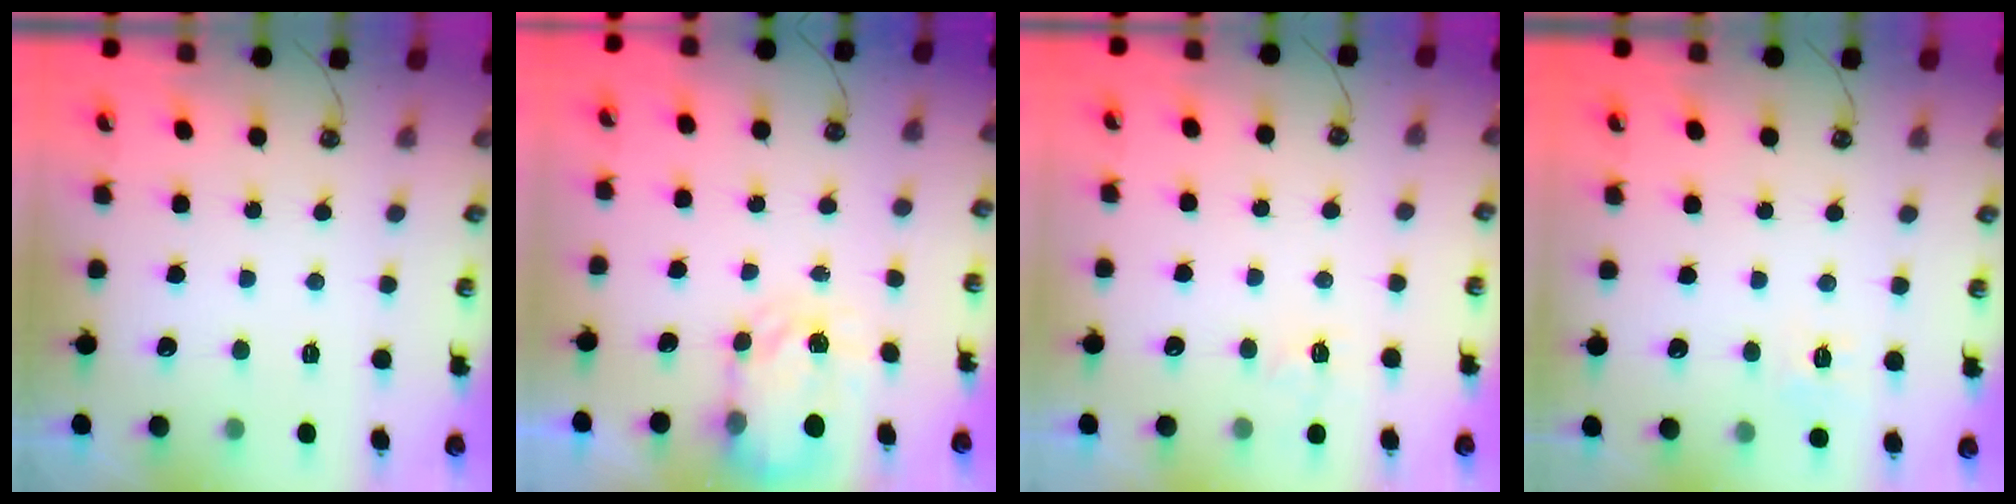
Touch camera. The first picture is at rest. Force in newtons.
{"total": 4.9, "press": 4.9, "slide": 0.1}
{"total": 4.8, "press": 4.7, "slide": 0.7}
{"total": 6.1, "press": 6.1, "slide": 0.5}